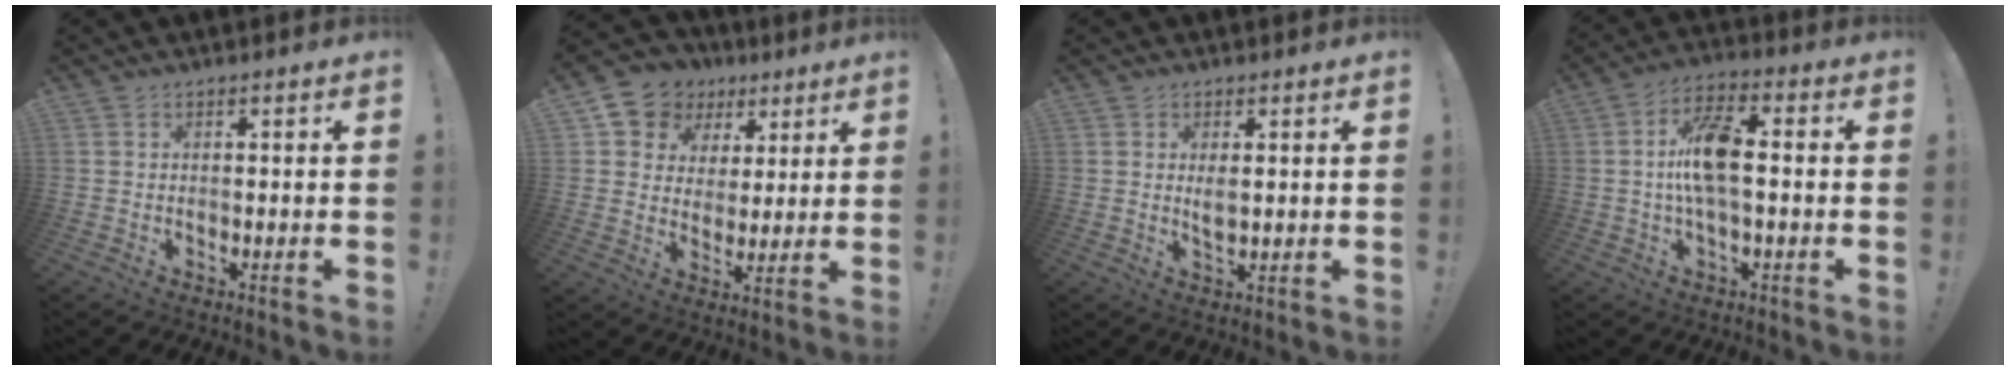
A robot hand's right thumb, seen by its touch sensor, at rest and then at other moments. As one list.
[{"total": 10.4, "force": [5.3, 8.5, 2.8], "torque": [-0.046, -0.033, 0.107]}, {"total": 3.2, "force": [1.1, 1.5, 2.6], "torque": [-0.031, -0.009, 0.014]}, {"total": 12.1, "force": [0.3, 5.0, 11.0], "torque": [-0.195, 0.007, 0.002]}]